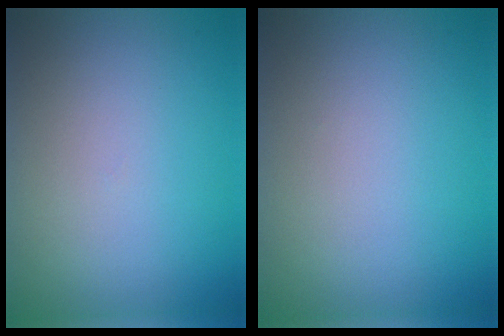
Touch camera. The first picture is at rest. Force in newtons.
{"total": 0.0}